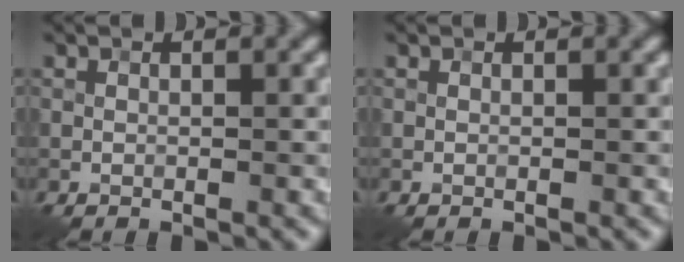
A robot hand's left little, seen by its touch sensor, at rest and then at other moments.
{"total": 0.0}